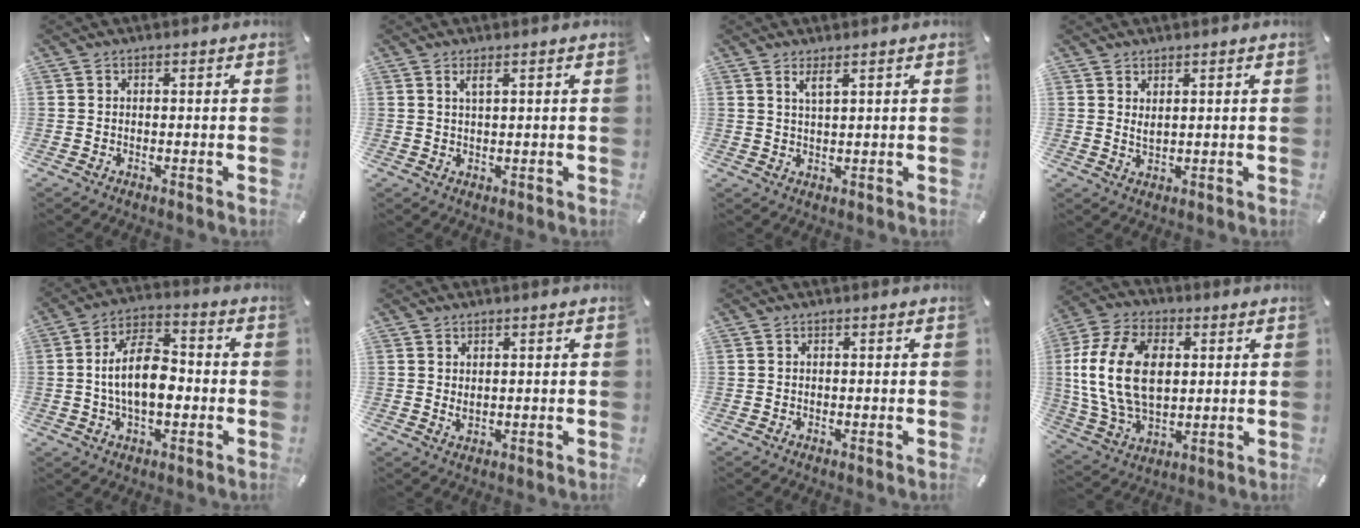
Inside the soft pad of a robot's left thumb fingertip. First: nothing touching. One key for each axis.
{"total": 2.1, "fx": 1.2, "fy": 0.6, "fz": 1.6, "tx": -0.034, "ty": 0.001, "tz": 0.021}
{"total": 2.8, "fx": 1.9, "fy": 0.5, "fz": 2.0, "tx": -0.042, "ty": 0.001, "tz": 0.033}
{"total": 2.1, "fx": 1.5, "fy": 0.8, "fz": 1.2, "tx": -0.026, "ty": 0.000, "tz": 0.027}
{"total": 12.5, "fx": -1.1, "fy": 7.0, "fz": 10.2, "tx": -0.184, "ty": 0.009, "tz": -0.019}
{"total": 1.4, "fx": 0.8, "fy": 0.8, "fz": 0.9, "tx": -0.019, "ty": 0.002, "tz": 0.013}
{"total": 0.0}
{"total": 17.2, "fx": 2.6, "fy": 11.7, "fz": 12.3, "tx": -0.282, "ty": 0.005, "tz": 0.044}